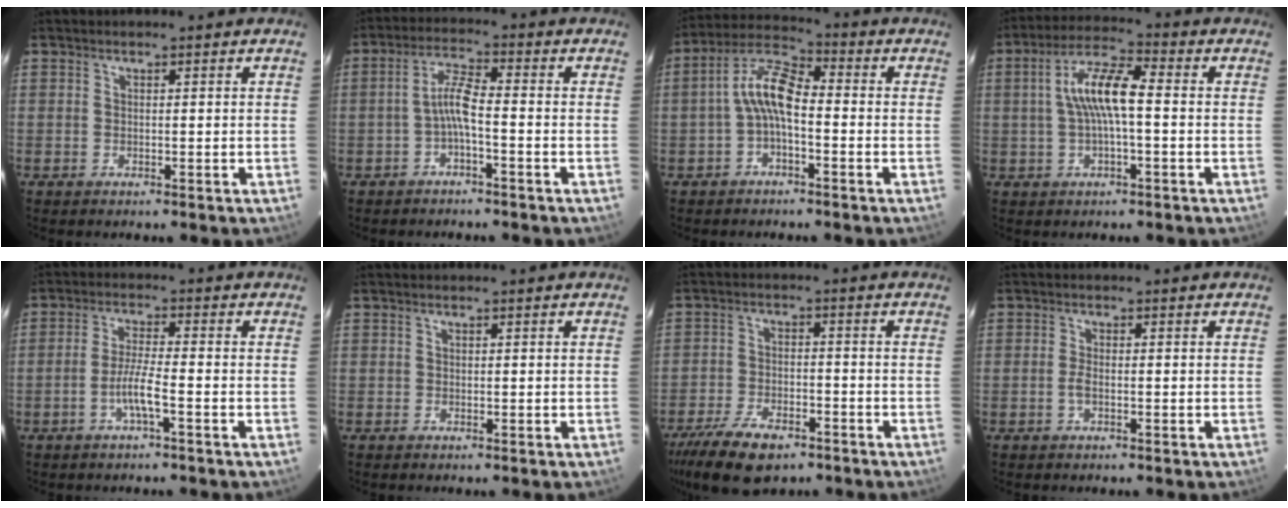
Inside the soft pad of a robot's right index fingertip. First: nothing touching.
{"total": 4.5, "force": [-1.8, 0.5, 4.1], "torque": [-0.089, 0.013, -0.036]}
{"total": 7.4, "force": [-1.7, 2.9, 6.6], "torque": [-0.145, 0.024, -0.038]}
{"total": 9.0, "force": [0.0, 2.3, 8.7], "torque": [-0.169, 0.018, 0.000]}
{"total": 4.5, "force": [-2.2, -0.3, 3.9], "torque": [-0.081, -0.001, -0.043]}
{"total": 0.0}
{"total": 12.9, "force": [-9.0, 5.8, 7.2], "torque": [-0.172, -0.020, -0.159]}
{"total": 1.5, "force": [-0.6, 0.4, 1.4], "torque": [-0.031, -0.001, -0.011]}